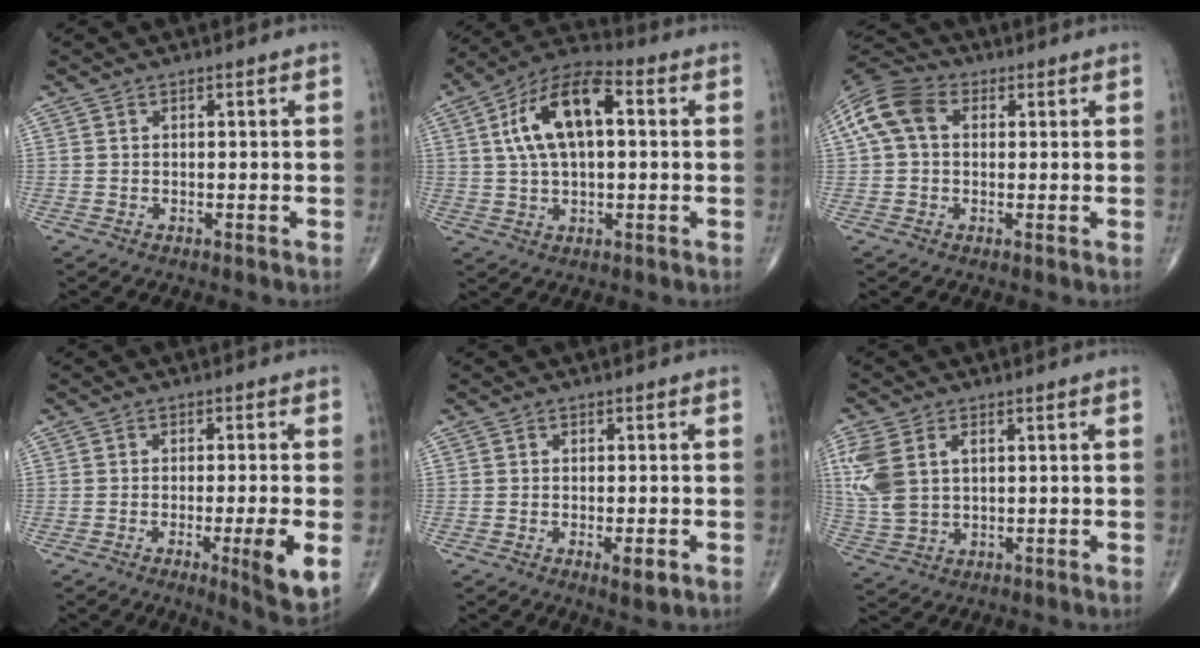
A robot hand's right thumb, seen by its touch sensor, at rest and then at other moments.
{"total": 14.1, "force": [2.8, 6.8, 12.0], "torque": [-0.220, 0.027, 0.043]}
{"total": 9.7, "force": [2.1, 6.8, 6.5], "torque": [-0.136, 0.031, 0.029]}
{"total": 8.0, "force": [-2.1, 0.7, 7.7], "torque": [-0.116, -0.015, -0.030]}
{"total": 3.1, "force": [-1.2, 1.0, 2.7], "torque": [-0.037, -0.004, -0.015]}
{"total": 9.6, "force": [2.5, 6.0, 7.1], "torque": [-0.176, 0.006, 0.058]}